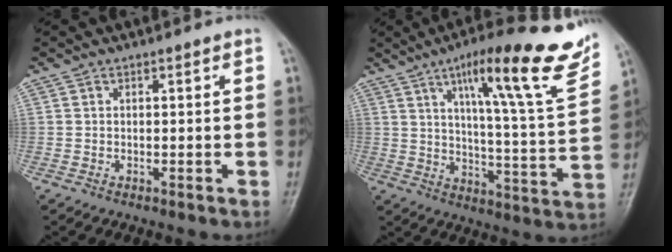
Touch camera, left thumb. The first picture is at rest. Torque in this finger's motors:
{"motor_torque": [0.68, 0.43, 1.55, -1.21, 0.38]}